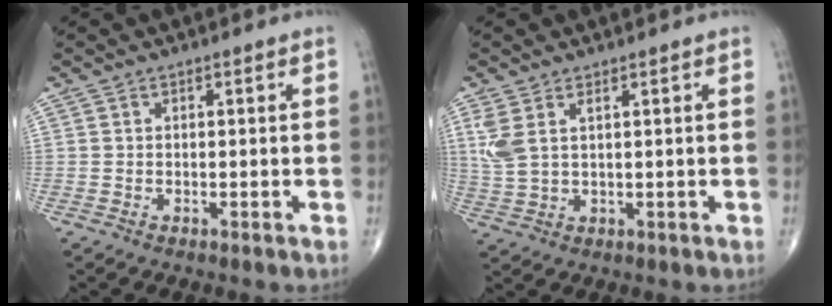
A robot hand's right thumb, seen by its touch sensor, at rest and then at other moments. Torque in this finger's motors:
{"motor_torque": [0.03, 0.10, 0.54, 0.30, 0.04]}